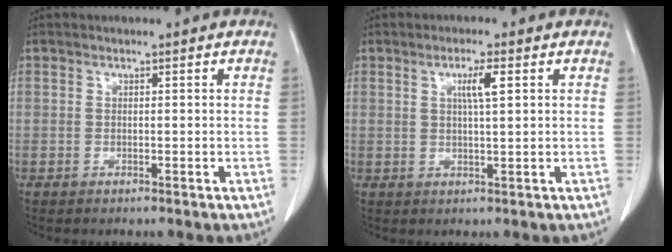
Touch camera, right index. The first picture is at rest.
{"total": 3.5, "force": [1.2, 0.0, 3.2], "torque": [-0.056, -0.001, 0.019]}